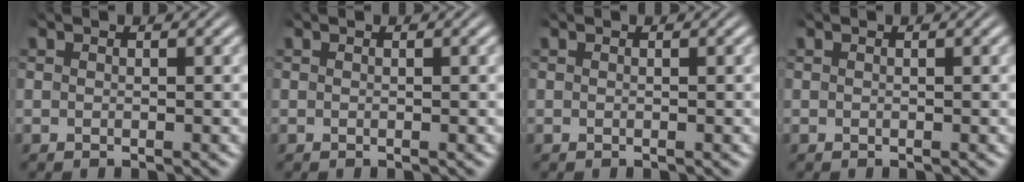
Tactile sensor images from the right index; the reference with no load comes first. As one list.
[{"total": 0.0}, {"total": 0.0}, {"total": 0.0}]